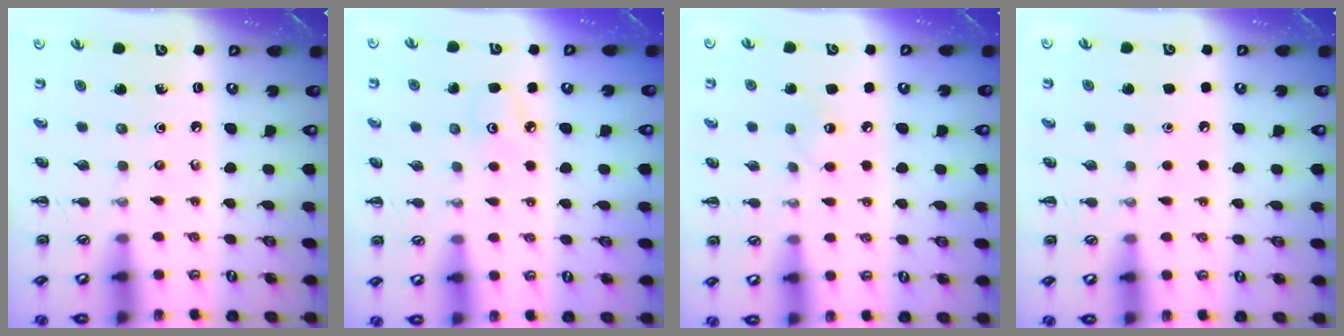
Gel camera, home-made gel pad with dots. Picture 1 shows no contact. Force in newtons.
{"total": 4.7, "press": 4.5, "slide": 1.4}
{"total": 5.3, "press": 5.2, "slide": 0.9}
{"total": 1.6, "press": 1.6, "slide": 0.1}